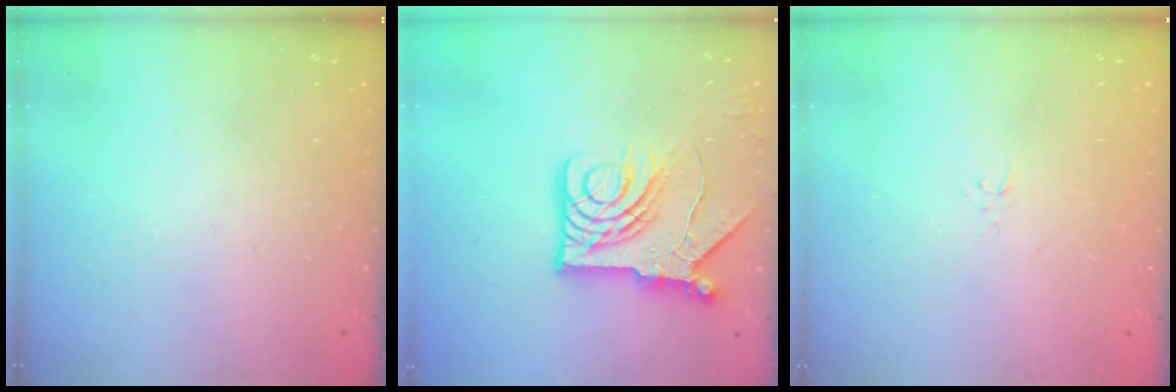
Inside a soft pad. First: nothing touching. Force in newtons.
{"total": 13.2, "press": 13.1, "slide": 1.6}
{"total": 2.3, "press": 2.3, "slide": 0.3}